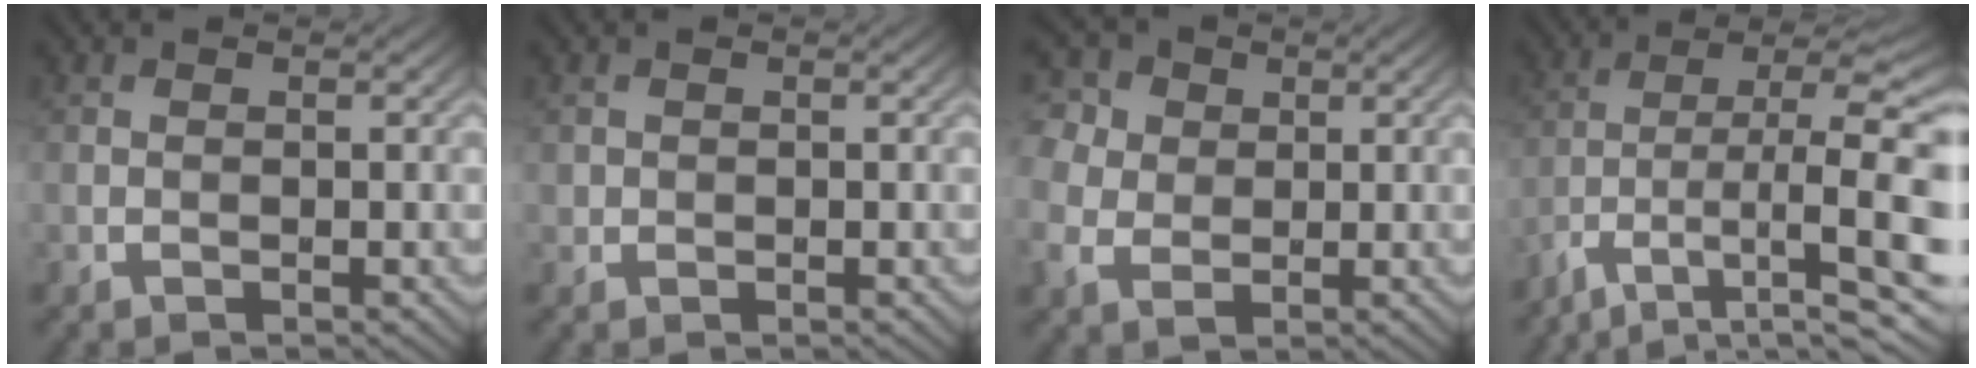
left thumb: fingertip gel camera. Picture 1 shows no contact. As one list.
[{"total": 0.6, "force": [0.1, 0.5, -0.3], "torque": [0.009, -0.003, 0.002]}, {"total": 6.3, "force": [1.2, 5.4, 2.9], "torque": [-0.109, 0.007, 0.017]}, {"total": 11.2, "force": [-4.0, 4.0, 9.7], "torque": [-0.186, -0.016, -0.068]}]